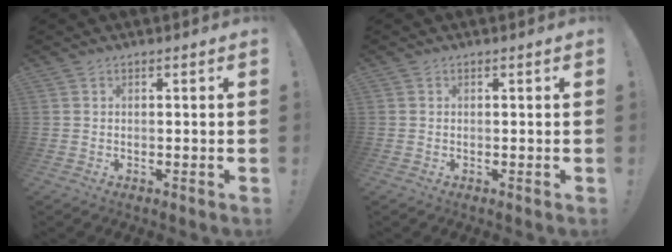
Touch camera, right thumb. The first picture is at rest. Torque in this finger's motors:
{"motor_torque": [-0.01, -0.08, -0.05, 0.02, 0.06]}